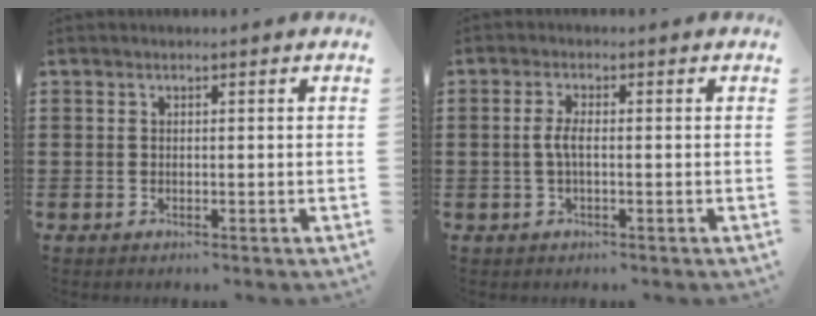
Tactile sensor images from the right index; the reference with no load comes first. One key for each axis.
{"total": 2.7, "fx": -0.4, "fy": 0.6, "fz": 2.6, "tx": -0.063, "ty": -0.004, "tz": -0.013}